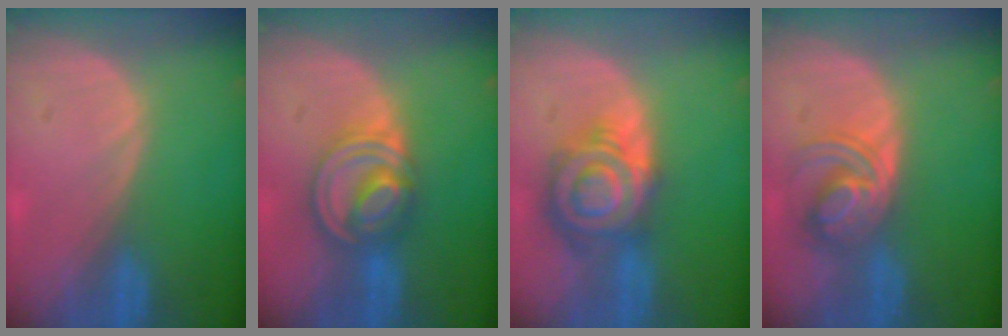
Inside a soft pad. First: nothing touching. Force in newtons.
{"total": 8.1, "press": 6.9, "slide": 4.2}
{"total": 8.9, "press": 8.9, "slide": 0.6}
{"total": 5.6, "press": 5.6, "slide": 0.3}